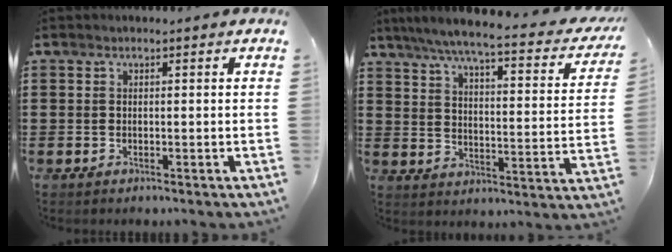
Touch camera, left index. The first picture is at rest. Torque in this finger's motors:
{"motor_torque": [1.56, 0.57, 0.51, 0.21]}